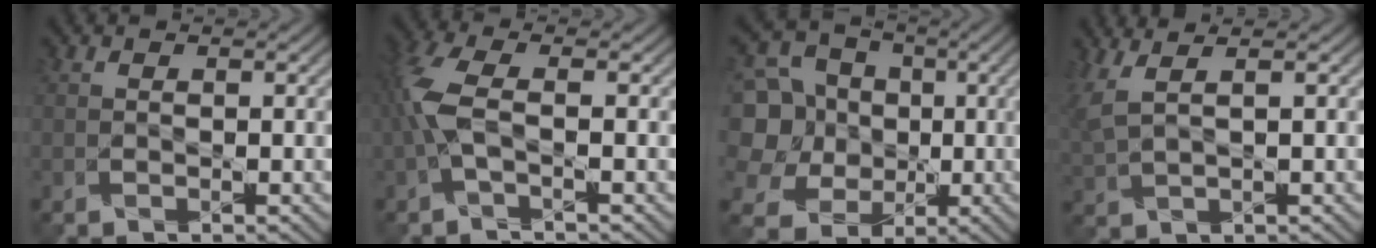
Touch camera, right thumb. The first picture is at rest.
{"total": 5.1, "force": [-0.8, 1.3, 4.9], "torque": [-0.143, 0.007, -0.019]}
{"total": 13.3, "force": [1.3, 11.7, 6.2], "torque": [-0.244, 0.020, 0.009]}
{"total": 4.4, "force": [2.6, 0.6, 3.5], "torque": [-0.111, 0.013, 0.063]}